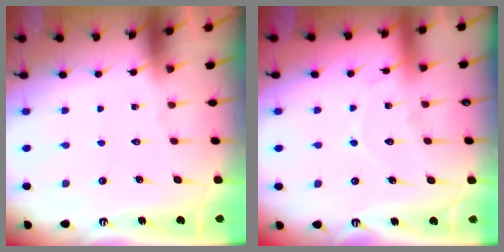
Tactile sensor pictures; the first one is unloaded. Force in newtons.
{"total": 7.3, "press": 7.3, "slide": 0.5}